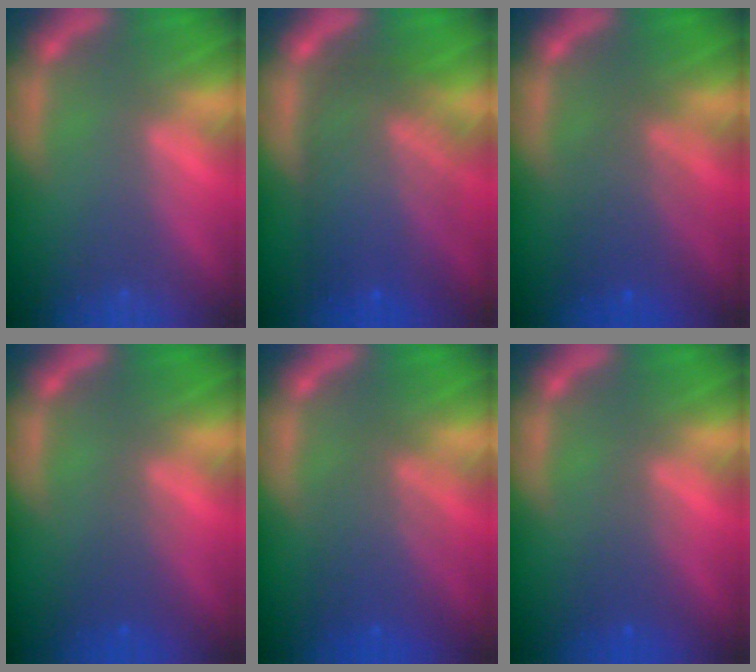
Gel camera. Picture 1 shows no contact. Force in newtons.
{"total": 9.5}
{"total": 4.6}
{"total": 2.0}
{"total": 5.0}
{"total": 1.9}